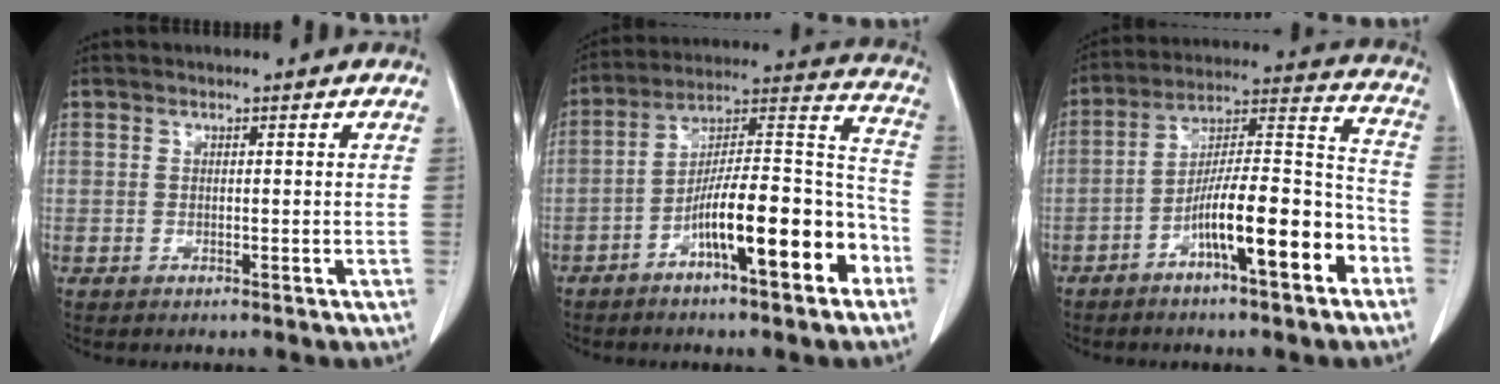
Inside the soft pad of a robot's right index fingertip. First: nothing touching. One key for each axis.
{"total": 17.4, "fx": -7.8, "fy": 3.6, "fz": 15.2, "tx": -0.239, "ty": 0.026, "tz": -0.122}
{"total": 15.3, "fx": -7.1, "fy": 2.7, "fz": 13.3, "tx": -0.215, "ty": 0.018, "tz": -0.113}